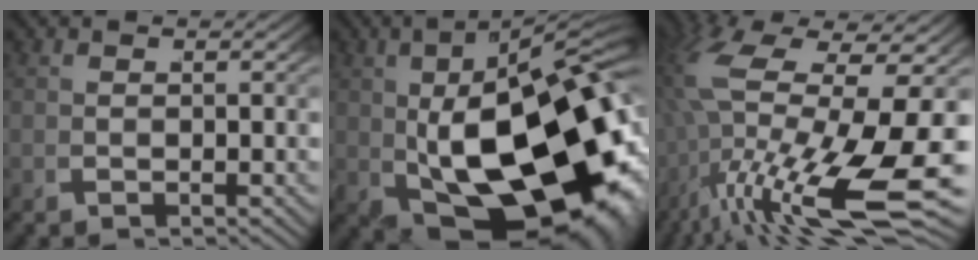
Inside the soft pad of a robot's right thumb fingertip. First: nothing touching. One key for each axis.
{"total": 25.2, "fx": -3.5, "fy": 13.8, "fz": 20.8, "tx": -0.333, "ty": -0.064, "tz": -0.013}
{"total": 13.5, "fx": -0.4, "fy": 5.6, "fz": 12.3, "tx": -0.248, "ty": -0.026, "tz": 0.022}